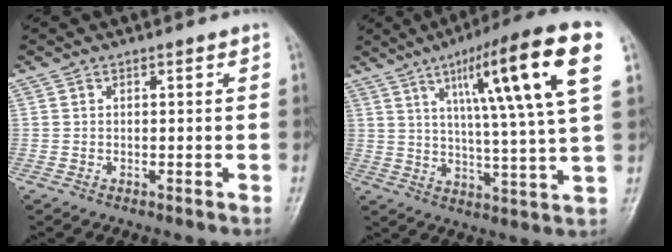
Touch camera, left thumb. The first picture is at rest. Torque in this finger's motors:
{"motor_torque": [2.54, 2.44, 2.24, -0.53, 0.48]}